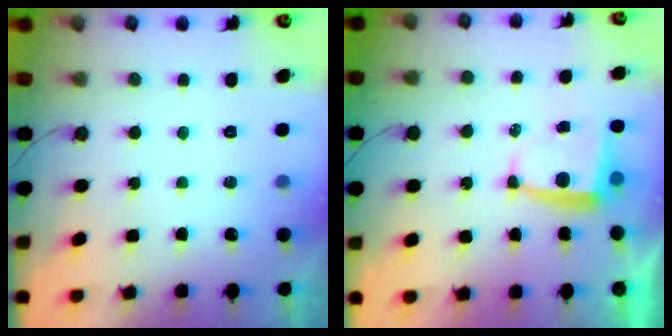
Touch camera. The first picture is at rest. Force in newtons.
{"total": 5.3, "press": 5.3, "slide": 0.6}